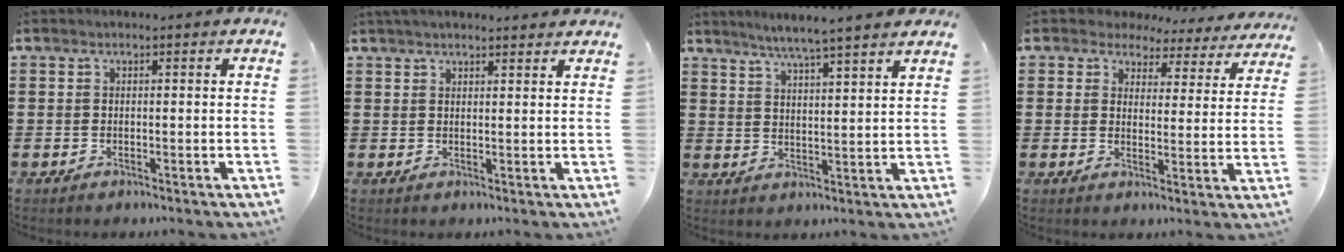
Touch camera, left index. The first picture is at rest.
{"total": 2.0, "force": [1.9, 0.0, 0.5], "torque": [-0.015, 0.001, 0.037]}
{"total": 4.3, "force": [3.9, -0.8, 1.6], "torque": [-0.046, -0.019, 0.065]}
{"total": 4.1, "force": [3.8, 1.6, 0.4], "torque": [-0.032, -0.019, 0.063]}